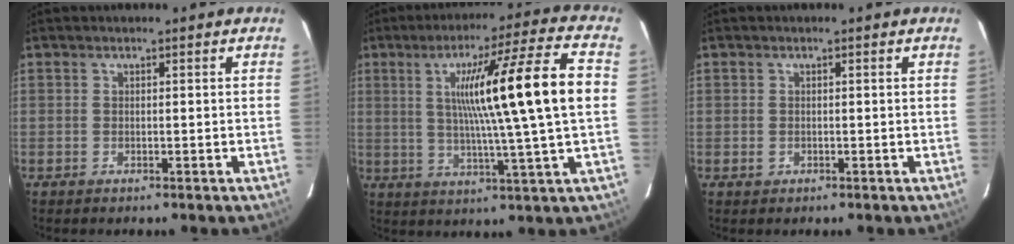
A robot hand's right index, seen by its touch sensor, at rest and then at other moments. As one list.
[{"total": 17.8, "force": [2.3, -1.7, 17.6], "torque": [-0.275, 0.008, 0.031]}, {"total": 0.9, "force": [-0.2, 0.8, 0.1], "torque": [0.001, 0.003, -0.001]}]